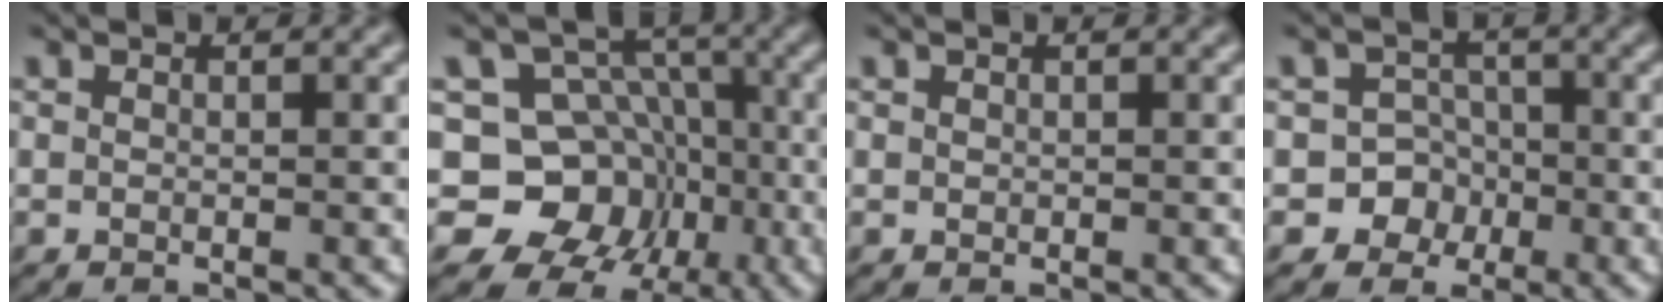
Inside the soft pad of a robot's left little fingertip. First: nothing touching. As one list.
[{"total": 9.7, "force": [-3.4, 8.3, 3.9], "torque": [-0.055, 0.008, -0.087]}, {"total": 0.0}, {"total": 6.3, "force": [-3.0, 5.5, 0.8], "torque": [0.006, 0.005, -0.069]}]